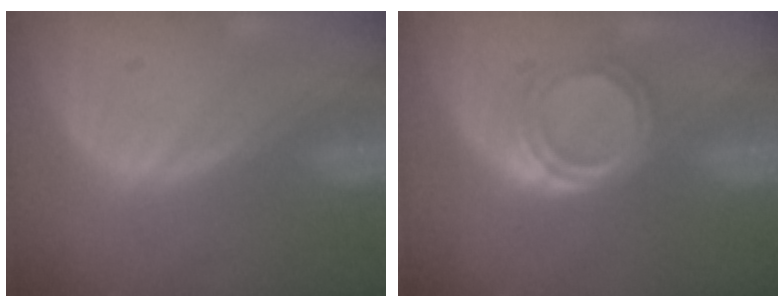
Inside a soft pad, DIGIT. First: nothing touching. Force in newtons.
{"total": 5.1, "press": 4.5, "slide": 2.5}